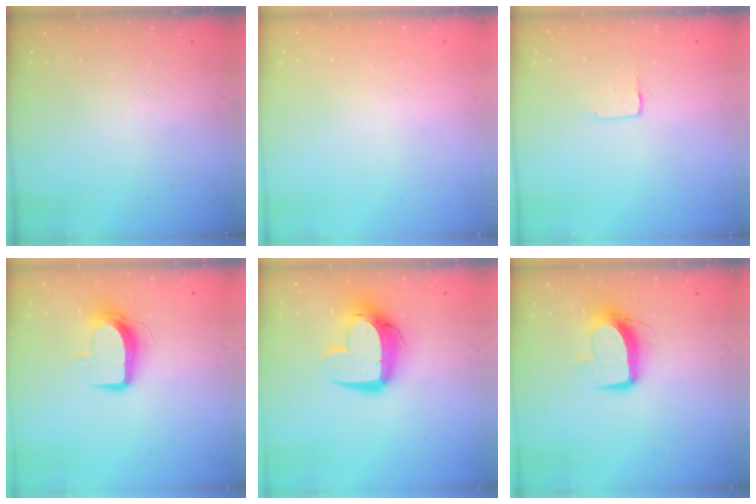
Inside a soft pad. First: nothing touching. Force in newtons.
{"total": 0.0}
{"total": 1.3, "press": 1.2, "slide": 0.1}
{"total": 9.7, "press": 9.7, "slide": 0.8}
{"total": 12.9, "press": 12.9, "slide": 1.1}
{"total": 9.7, "press": 9.7, "slide": 0.6}